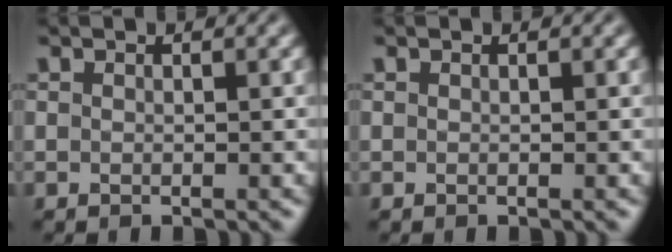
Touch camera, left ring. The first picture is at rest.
{"total": 0.0}